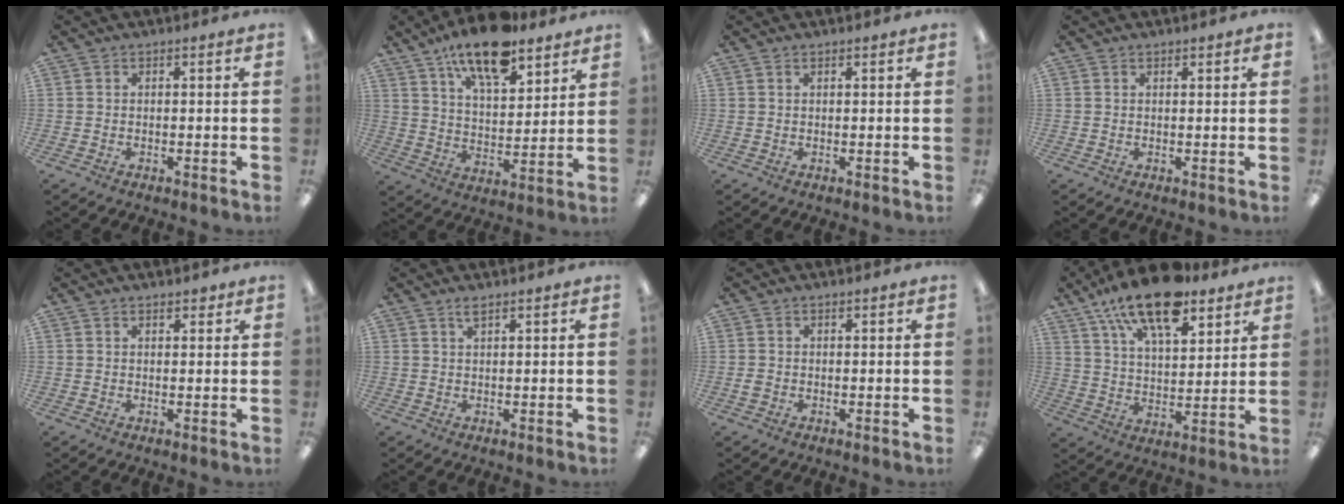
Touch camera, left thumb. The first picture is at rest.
{"total": 15.3, "force": [11.4, 5.6, 8.5], "torque": [-0.144, -0.056, 0.196]}
{"total": 0.7, "force": [0.5, 0.3, 0.3], "torque": [-0.008, 0.002, 0.009]}
{"total": 0.9, "force": [0.7, 0.3, 0.5], "torque": [-0.003, -0.003, 0.011]}
{"total": 1.9, "force": [1.5, 1.0, 0.7], "torque": [-0.008, -0.002, 0.025]}
{"total": 1.9, "force": [1.4, 0.4, 1.1], "torque": [-0.017, -0.002, 0.024]}
{"total": 1.2, "force": [0.0, 1.0, 0.7], "torque": [-0.012, 0.004, -0.001]}
{"total": 17.2, "force": [12.1, 7.0, 10.1], "torque": [-0.173, -0.057, 0.209]}